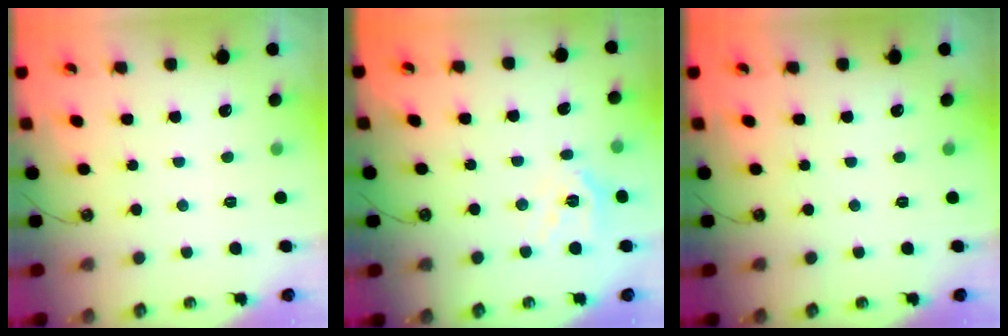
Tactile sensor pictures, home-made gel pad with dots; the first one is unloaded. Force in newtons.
{"total": 13.3, "press": 13.1, "slide": 2.0}
{"total": 0.0}